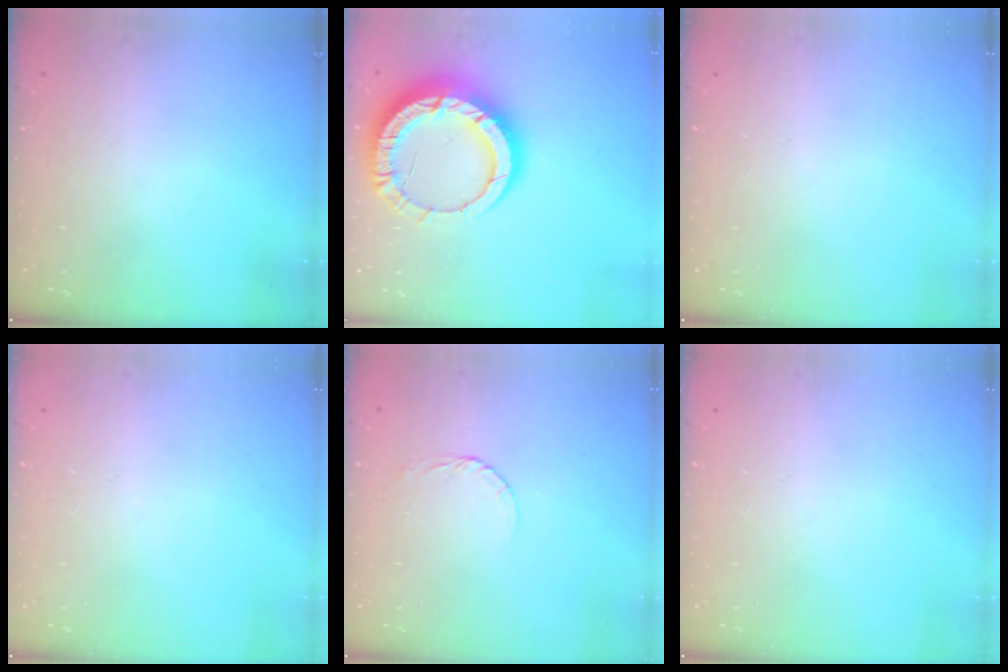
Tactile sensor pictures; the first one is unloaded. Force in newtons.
{"total": 17.7, "press": 17.7, "slide": 1.5}
{"total": 0.0}
{"total": 0.0}
{"total": 2.6, "press": 2.6, "slide": 0.1}
{"total": 0.0}